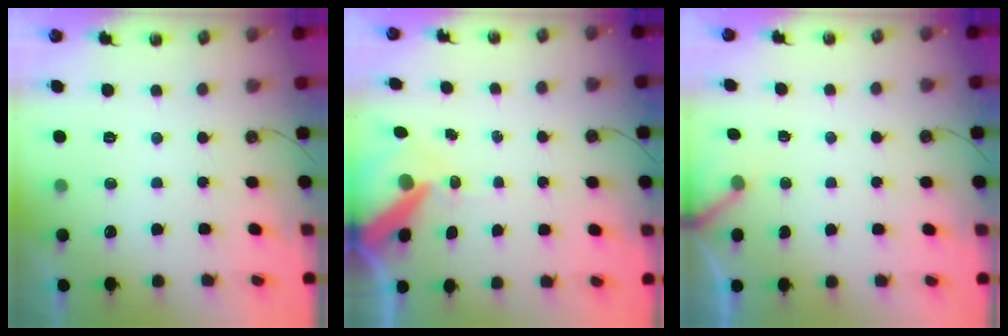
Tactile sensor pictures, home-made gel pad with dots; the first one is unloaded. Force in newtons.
{"total": 11.1, "press": 11.0, "slide": 1.3}
{"total": 3.0, "press": 3.0, "slide": 0.3}